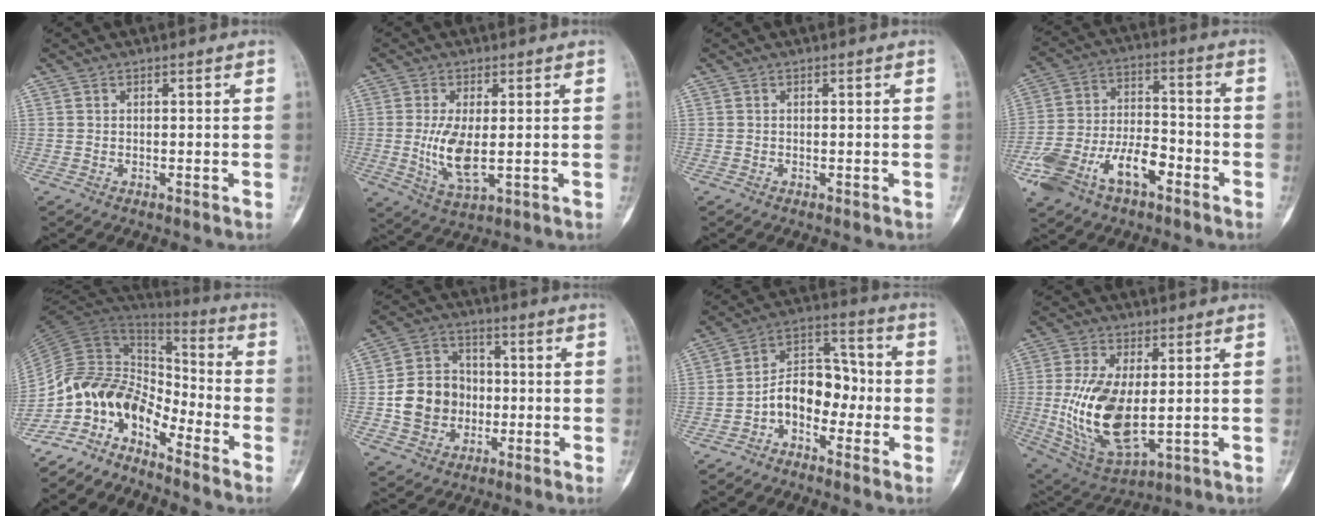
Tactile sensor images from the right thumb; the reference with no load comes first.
{"total": 7.7, "force": [-0.3, 3.0, 7.1], "torque": [-0.145, -0.017, 0.002]}
{"total": 0.0}
{"total": 15.7, "force": [-7.8, 8.1, 11.0], "torque": [-0.207, 0.051, -0.140]}
{"total": 16.2, "force": [-10.6, 8.2, 9.2], "torque": [-0.153, 0.092, -0.205]}
{"total": 12.2, "force": [-1.5, 10.5, 5.9], "torque": [-0.078, 0.023, -0.028]}
{"total": 10.4, "force": [-3.2, 7.1, 6.9], "torque": [-0.091, 0.059, -0.066]}
{"total": 16.0, "force": [-0.3, 7.8, 13.9], "torque": [-0.271, -0.014, 0.014]}